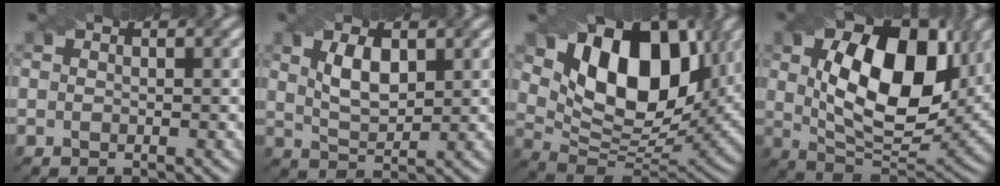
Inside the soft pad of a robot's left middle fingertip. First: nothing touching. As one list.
[{"total": 3.4, "force": [1.0, 1.6, 2.8], "torque": [-0.064, 0.005, 0.025]}, {"total": 13.3, "force": [4.6, 7.6, 9.9], "torque": [-0.165, 0.008, 0.079]}, {"total": 12.9, "force": [2.7, 7.3, 10.3], "torque": [-0.178, 0.000, 0.051]}]